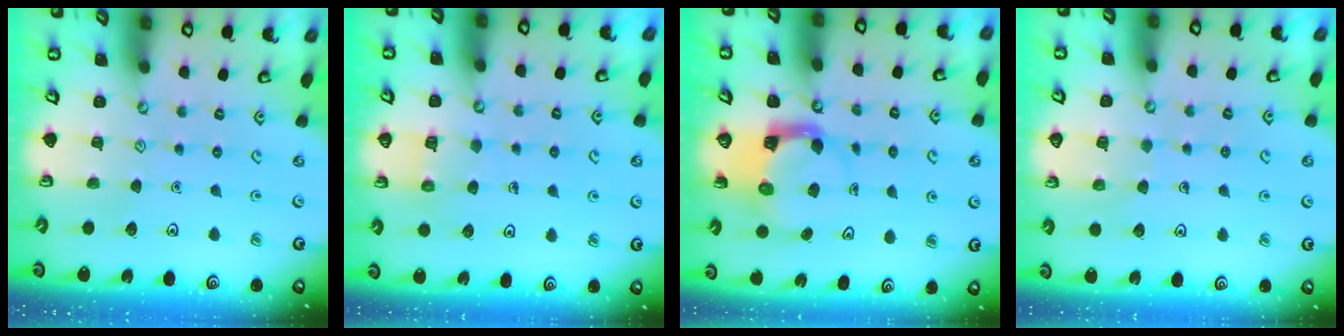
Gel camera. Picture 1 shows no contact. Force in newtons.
{"total": 5.9, "press": 5.9, "slide": 0.3}
{"total": 3.9, "press": 3.8, "slide": 0.5}
{"total": 6.0, "press": 6.0, "slide": 0.5}